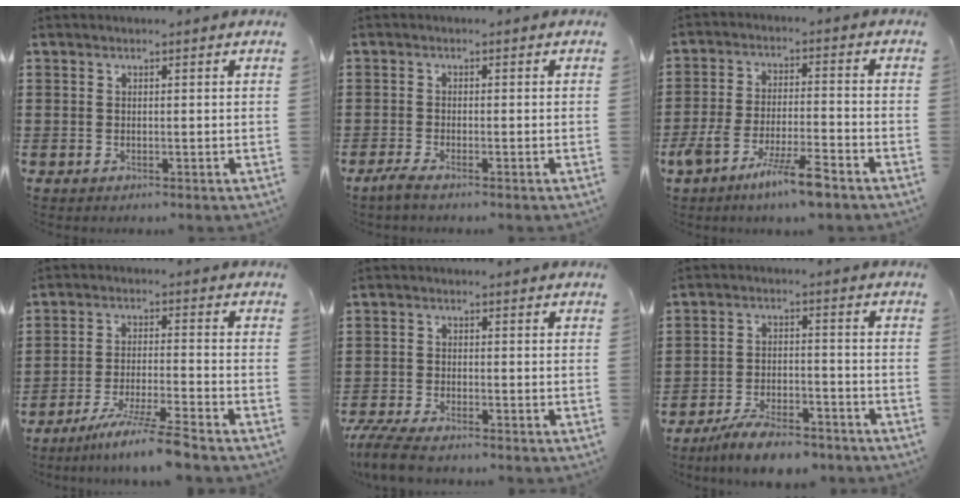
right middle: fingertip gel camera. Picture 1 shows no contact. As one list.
[{"total": 1.6, "force": [-1.3, 0.0, 1.0], "torque": [-0.026, -0.002, -0.026]}, {"total": 8.3, "force": [-6.0, 1.0, 5.6], "torque": [-0.130, -0.012, -0.117]}, {"total": 7.4, "force": [-6.4, -0.9, 3.7], "torque": [-0.073, -0.019, -0.122]}, {"total": 4.8, "force": [-4.3, 0.5, 1.9], "torque": [-0.059, -0.012, -0.090]}, {"total": 6.8, "force": [-6.2, 1.0, 2.8], "torque": [-0.052, 0.004, -0.116]}]